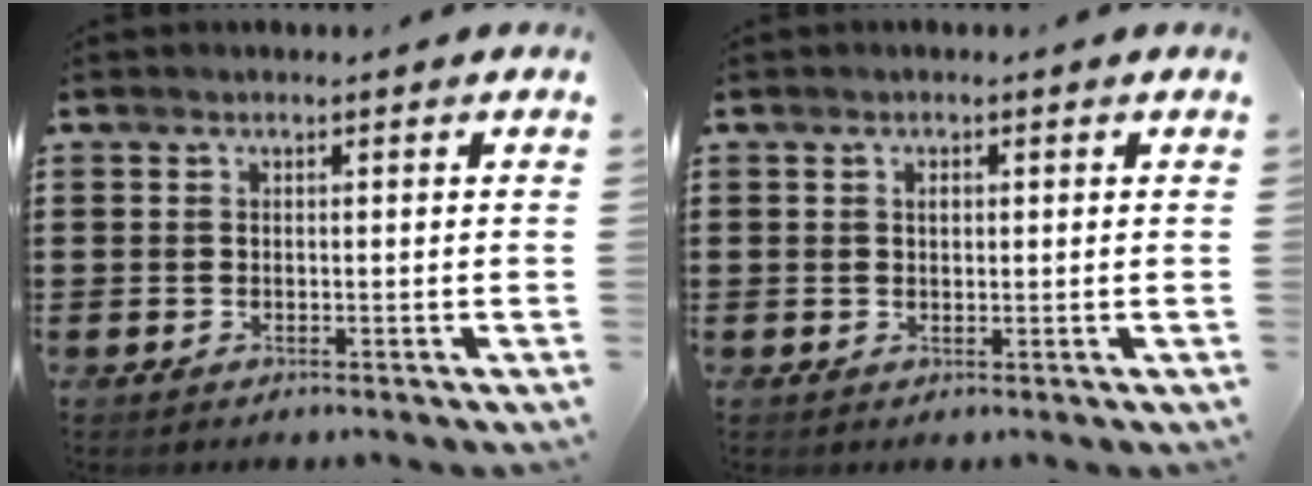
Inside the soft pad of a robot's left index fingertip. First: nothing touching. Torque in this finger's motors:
{"motor_torque": [0.37, 0.12, 0.02, 0.02]}